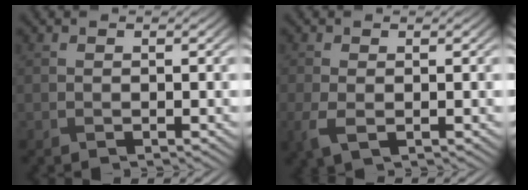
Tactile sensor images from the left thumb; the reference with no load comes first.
{"total": 3.0, "force": [-0.8, 1.8, 2.3], "torque": [-0.068, -0.013, -0.012]}